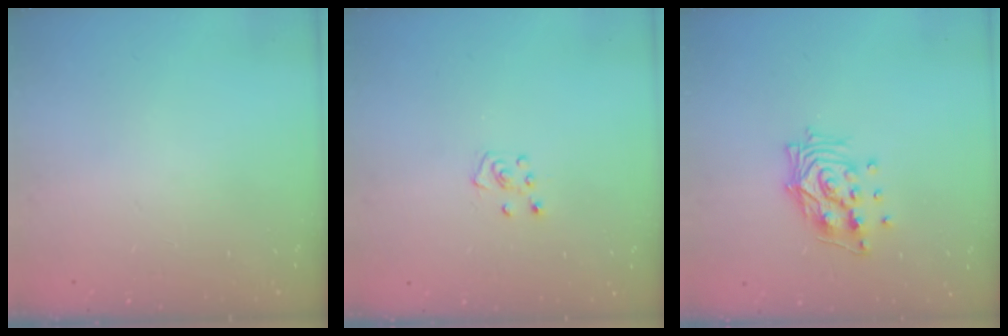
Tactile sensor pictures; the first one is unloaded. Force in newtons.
{"total": 4.8, "press": 4.8, "slide": 0.4}
{"total": 13.1, "press": 13.0, "slide": 1.2}